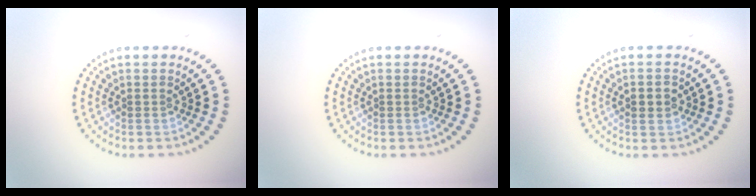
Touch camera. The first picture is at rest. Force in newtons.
{"total": 0.0}
{"total": 2.1, "press": 2.1, "slide": 0.0}